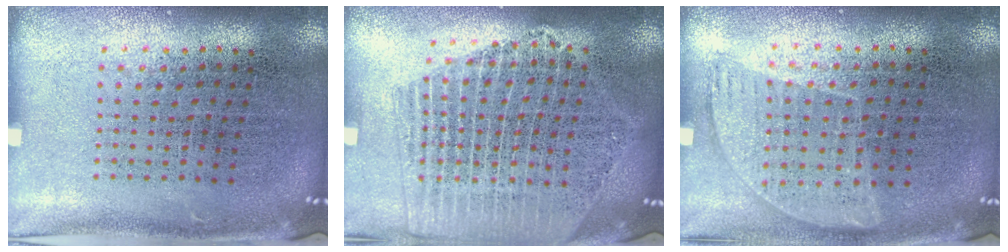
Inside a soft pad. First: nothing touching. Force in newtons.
{"total": 2.1, "press": 1.9, "slide": 0.9}
{"total": 0.9, "press": 0.8, "slide": 0.4}